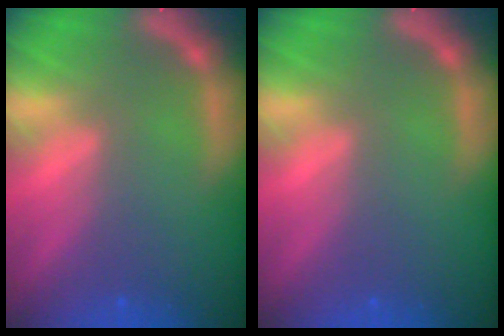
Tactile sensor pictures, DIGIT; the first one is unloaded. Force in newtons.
{"total": 0.0}